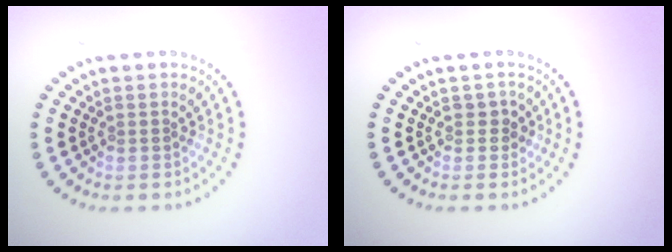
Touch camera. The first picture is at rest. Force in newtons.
{"total": 1.1, "press": 1.0, "slide": 0.5}